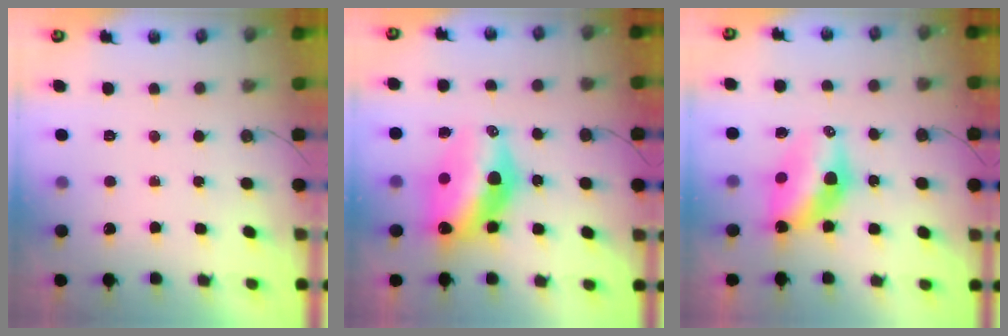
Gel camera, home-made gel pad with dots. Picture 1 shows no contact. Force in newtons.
{"total": 15.4, "press": 14.7, "slide": 4.5}
{"total": 10.1, "press": 10.1, "slide": 1.0}